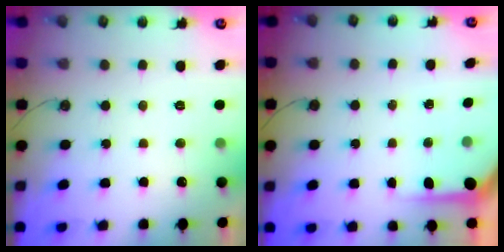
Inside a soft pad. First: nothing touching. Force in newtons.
{"total": 3.5, "press": 3.5, "slide": 0.4}